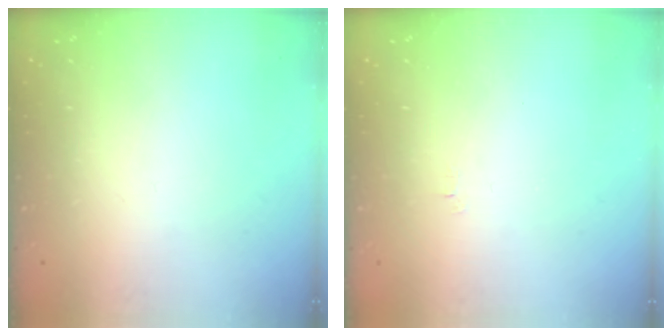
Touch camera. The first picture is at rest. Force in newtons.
{"total": 2.5, "press": 2.5, "slide": 0.3}